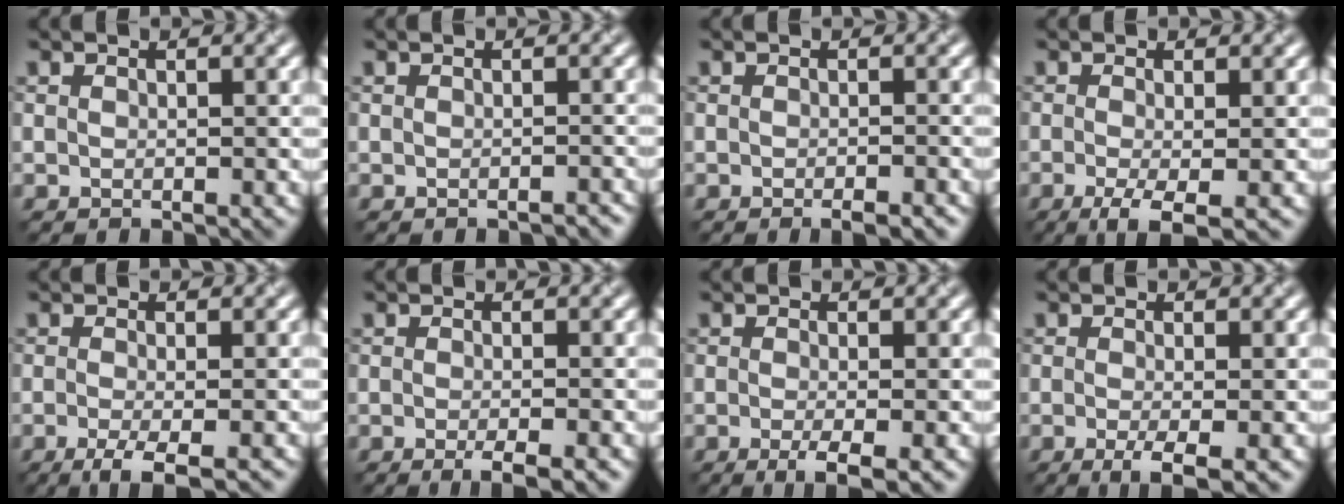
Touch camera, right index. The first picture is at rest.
{"total": 0.9, "force": [-0.9, 0.1, 0.2], "torque": [0.002, 0.003, -0.012]}
{"total": 1.7, "force": [-1.1, 0.3, 1.2], "torque": [-0.013, -0.003, -0.015]}
{"total": 3.6, "force": [-1.4, 0.8, 3.2], "torque": [-0.061, -0.006, -0.029]}
{"total": 3.4, "force": [-1.7, 0.7, 2.8], "torque": [-0.048, -0.006, -0.038]}
{"total": 2.7, "force": [-1.3, 0.5, 2.3], "torque": [-0.031, -0.004, -0.024]}
{"total": 3.0, "force": [-1.2, 0.7, 2.7], "torque": [-0.048, -0.009, -0.023]}
{"total": 3.3, "force": [-1.2, 0.7, 3.0], "torque": [-0.053, -0.010, -0.023]}